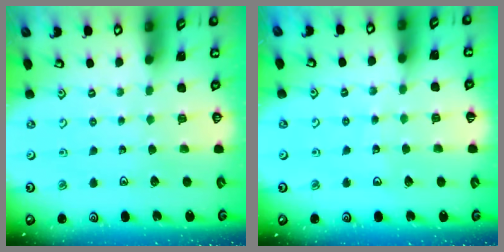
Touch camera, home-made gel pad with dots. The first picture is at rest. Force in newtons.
{"total": 4.7, "press": 4.7, "slide": 0.5}